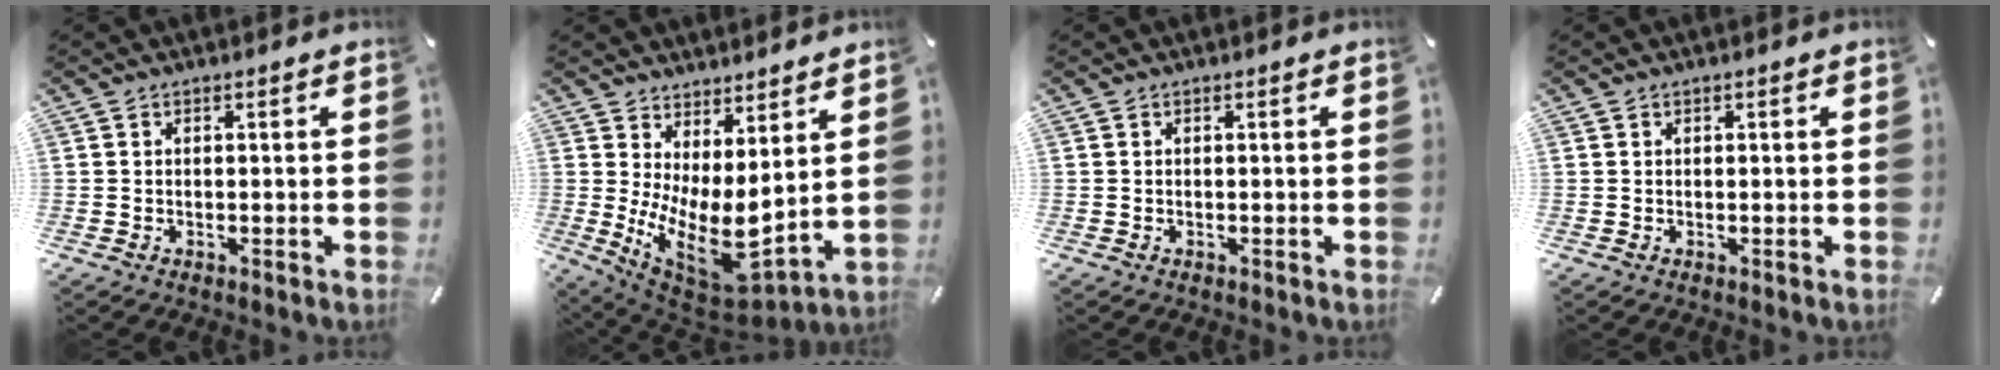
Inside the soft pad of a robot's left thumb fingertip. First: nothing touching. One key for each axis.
{"total": 13.3, "fx": 1.1, "fy": 6.5, "fz": 11.5, "tx": -0.192, "ty": -0.056, "tz": 0.037}
{"total": 0.0}
{"total": 0.0}